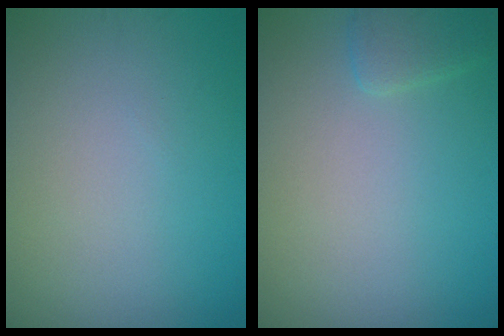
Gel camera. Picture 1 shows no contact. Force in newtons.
{"total": 1.5, "press": 1.5, "slide": 0.1}